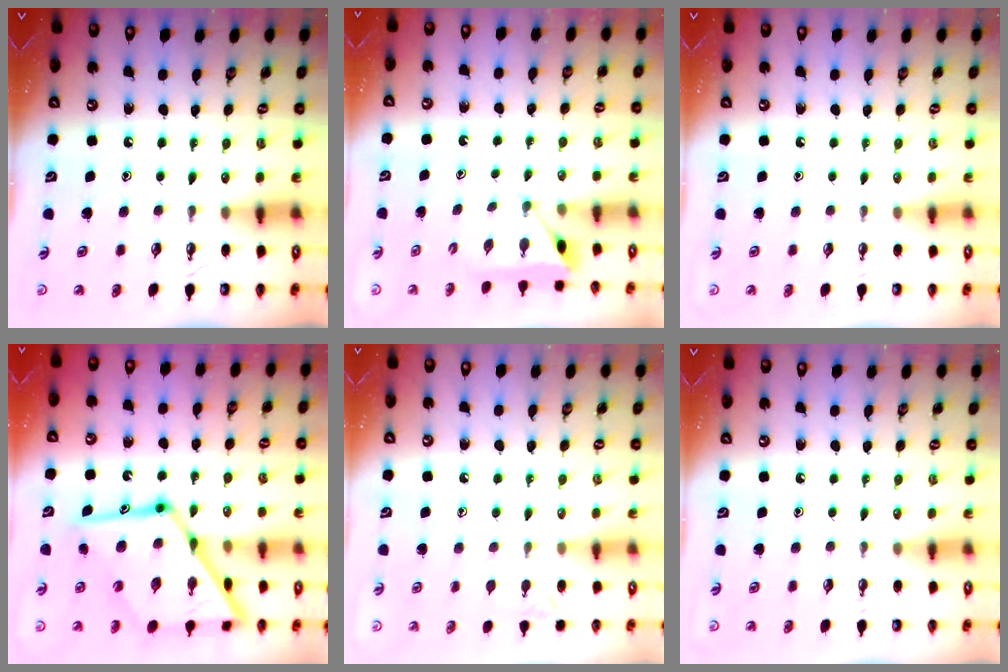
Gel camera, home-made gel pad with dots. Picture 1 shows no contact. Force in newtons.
{"total": 3.2, "press": 3.2, "slide": 0.4}
{"total": 0.0}
{"total": 23.0, "press": 22.9, "slide": 1.8}
{"total": 5.5, "press": 5.4, "slide": 0.5}
{"total": 0.0}